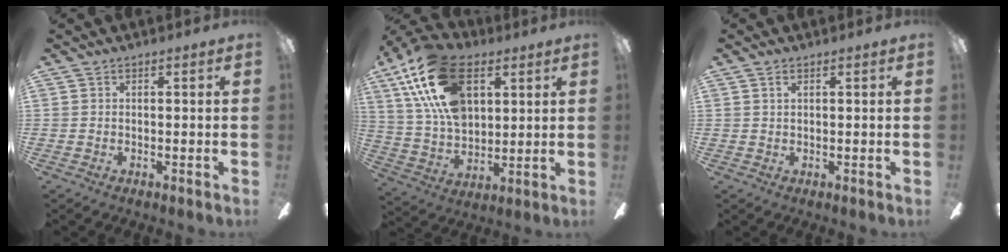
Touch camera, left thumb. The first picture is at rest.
{"total": 22.5, "force": [9.7, 13.3, 15.4], "torque": [-0.319, -0.019, 0.169]}
{"total": 1.2, "force": [0.6, 0.6, 0.8], "torque": [-0.019, 0.003, 0.010]}